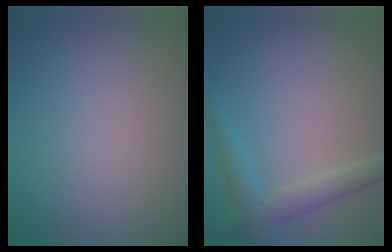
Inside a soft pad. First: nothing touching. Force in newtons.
{"total": 3.0, "press": 3.0, "slide": 0.0}